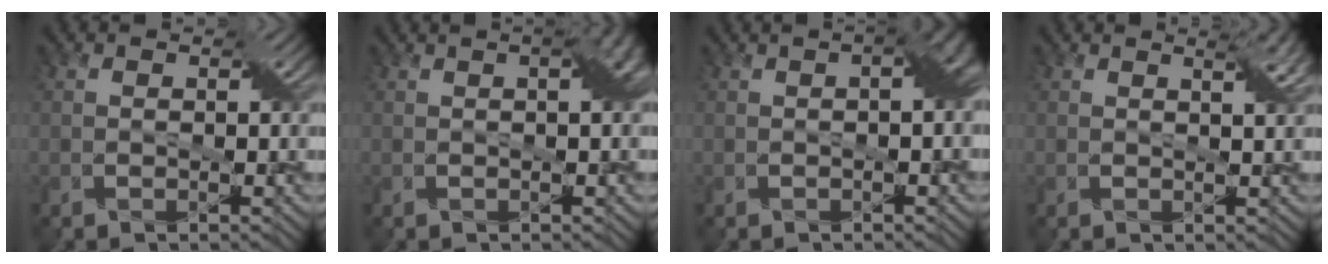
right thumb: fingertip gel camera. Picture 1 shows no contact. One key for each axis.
{"total": 2.5, "fx": 0.5, "fy": 0.5, "fz": 2.4, "tx": -0.033, "ty": 0.013, "tz": 0.007}
{"total": 3.5, "fx": 0.2, "fy": 1.2, "fz": 3.3, "tx": -0.040, "ty": 0.009, "tz": 0.006}
{"total": 2.4, "fx": 1.4, "fy": 0.4, "fz": 1.9, "tx": -0.027, "ty": 0.002, "tz": 0.018}